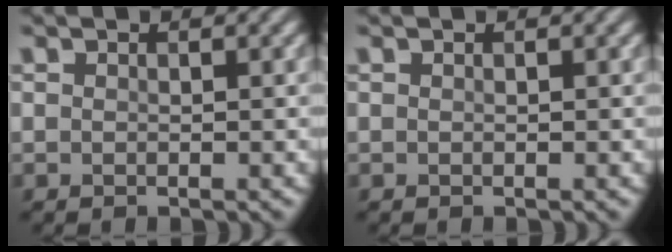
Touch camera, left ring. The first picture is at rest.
{"total": 0.0}